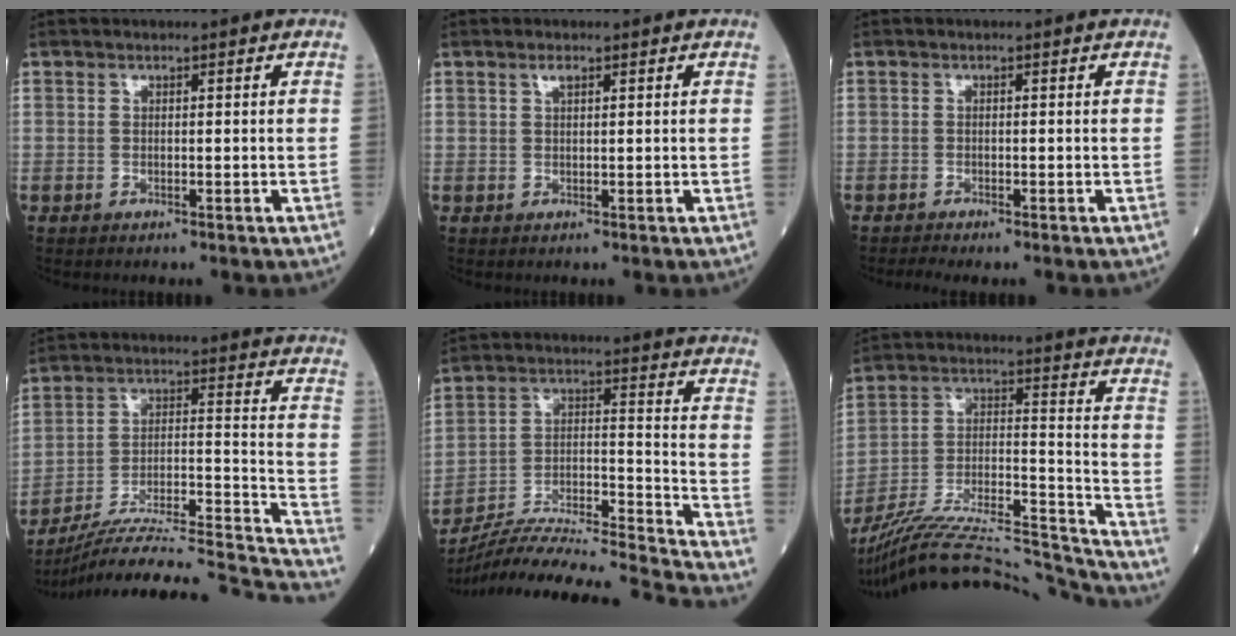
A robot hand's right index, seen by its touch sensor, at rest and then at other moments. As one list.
[{"total": 1.0, "force": [0.7, 0.2, 0.7], "torque": [-0.013, 0.007, 0.015]}, {"total": 1.1, "force": [-1.0, -0.2, 0.4], "torque": [-0.016, -0.003, -0.022]}, {"total": 29.3, "force": [-27.7, -0.1, 9.6], "torque": [-0.097, -0.003, -0.401]}, {"total": 21.8, "force": [-20.6, -2.2, 6.7], "torque": [-0.124, -0.007, -0.335]}, {"total": 26.0, "force": [-24.6, 1.0, 8.3], "torque": [-0.143, -0.002, -0.393]}]